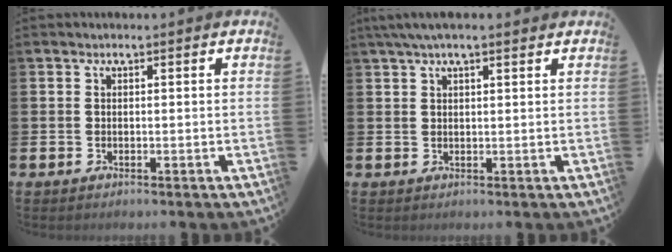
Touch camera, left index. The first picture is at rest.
{"total": 3.2, "force": [2.4, 0.6, 2.0], "torque": [-0.044, 0.003, 0.044]}